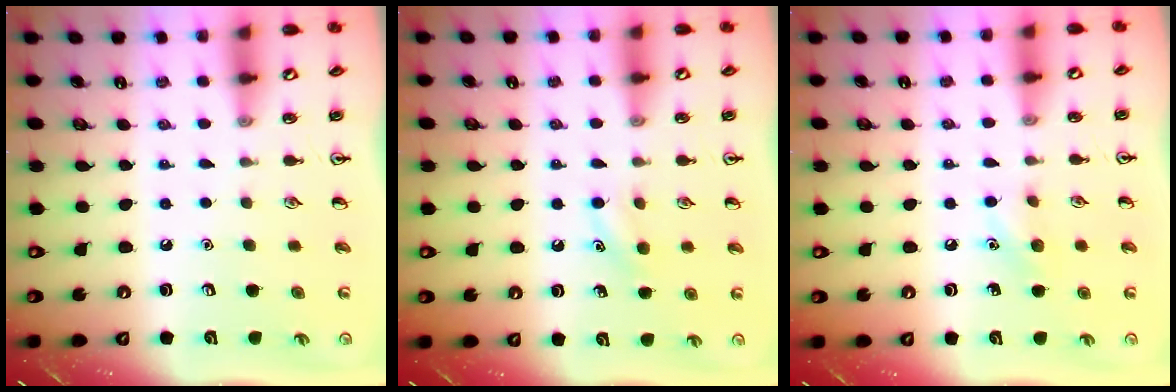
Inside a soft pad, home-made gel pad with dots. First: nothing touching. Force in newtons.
{"total": 6.8, "press": 6.5, "slide": 1.9}
{"total": 6.9, "press": 6.5, "slide": 2.2}